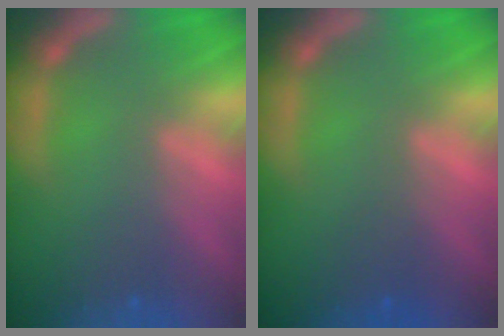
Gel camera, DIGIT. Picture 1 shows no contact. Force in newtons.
{"total": 1.5}